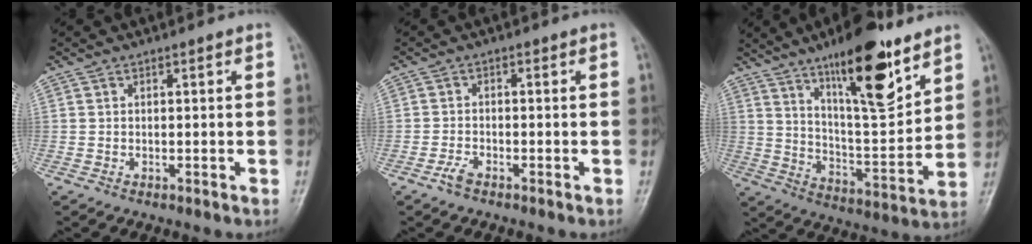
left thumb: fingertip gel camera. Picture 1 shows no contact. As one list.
[{"total": 2.1, "force": [-1.5, 0.9, 1.1], "torque": [-0.027, 0.006, -0.032]}, {"total": 18.6, "force": [11.5, 5.4, 13.6], "torque": [-0.184, -0.068, 0.196]}]